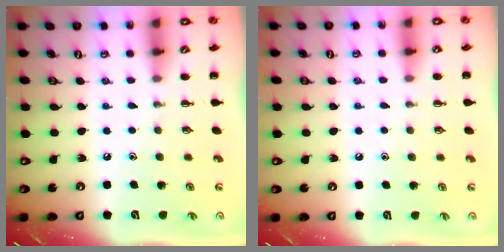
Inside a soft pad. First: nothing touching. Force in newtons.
{"total": 4.7, "press": 4.4, "slide": 1.7}